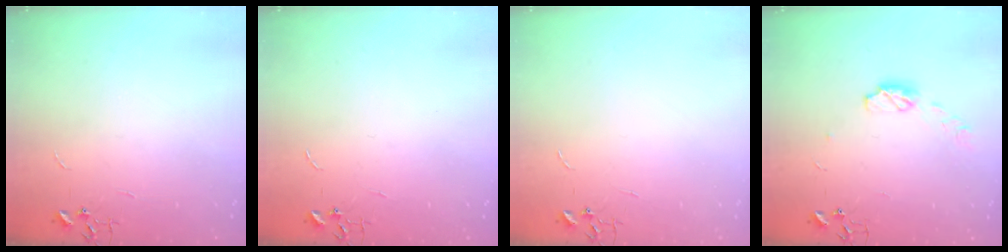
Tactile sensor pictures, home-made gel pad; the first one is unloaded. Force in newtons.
{"total": 0.0}
{"total": 0.0}
{"total": 5.9, "press": 5.9, "slide": 0.5}